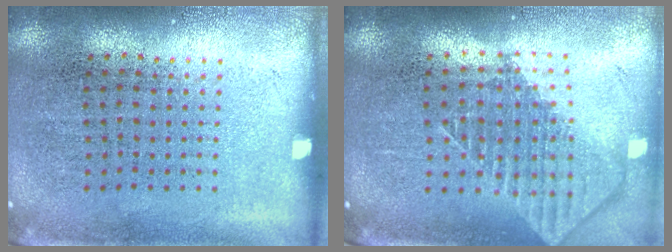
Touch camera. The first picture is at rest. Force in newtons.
{"total": 1.9, "press": 1.5, "slide": 1.2}